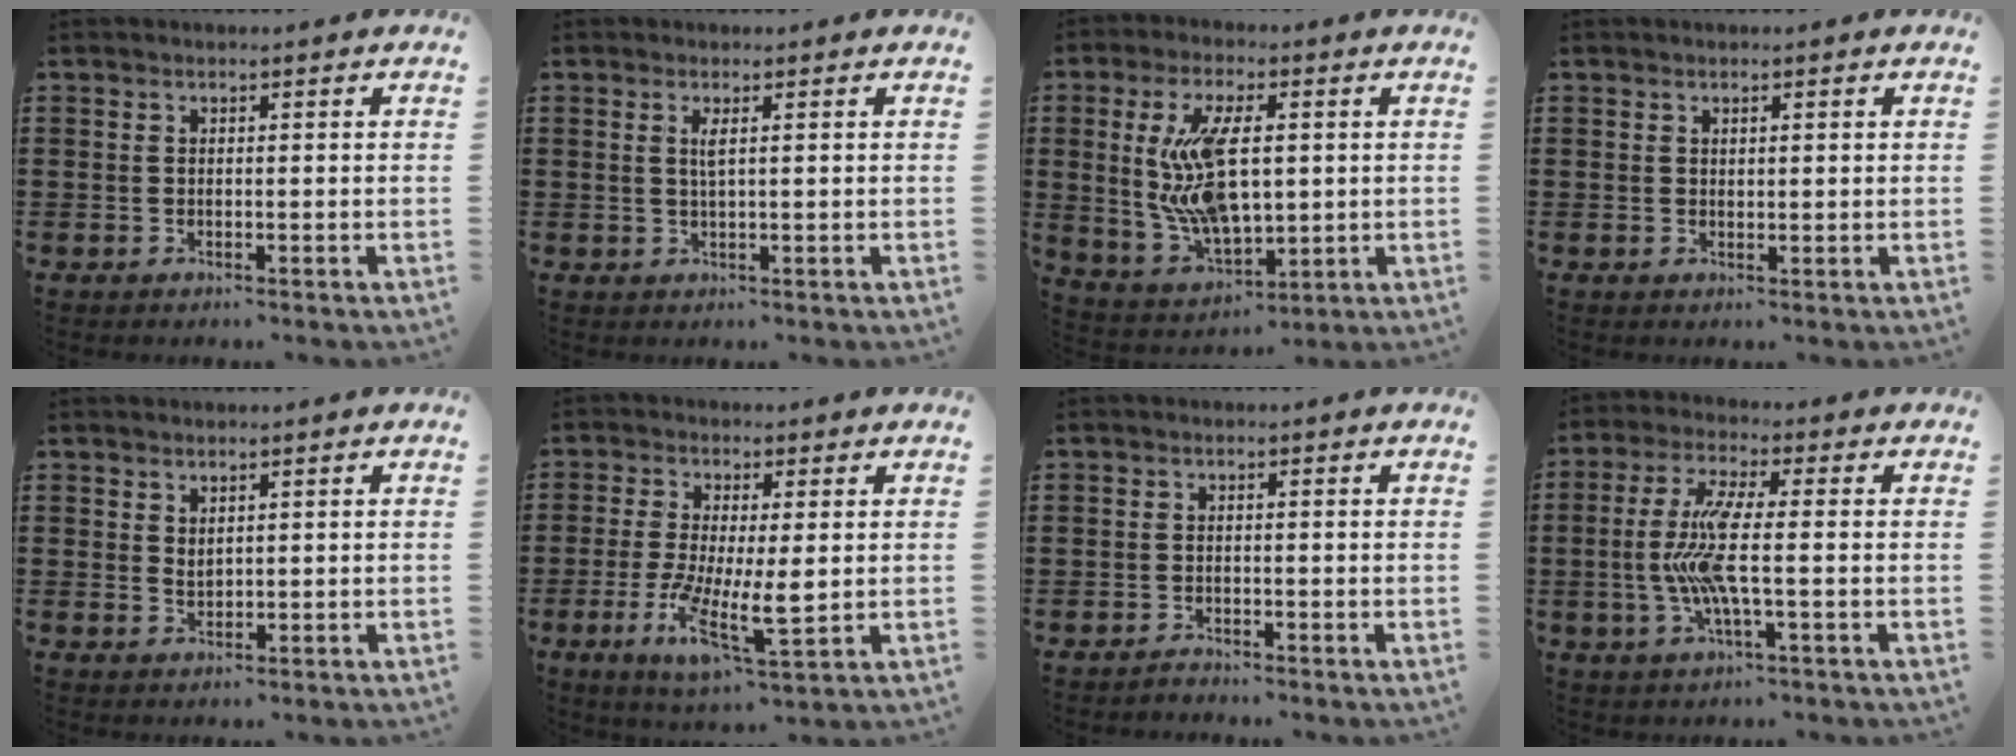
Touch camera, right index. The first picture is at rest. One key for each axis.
{"total": 1.5, "fx": 0.5, "fy": 0.1, "fz": 1.4, "tx": -0.031, "ty": 0.001, "tz": 0.008}
{"total": 12.1, "fx": 1.5, "fy": 5.9, "fz": 10.4, "tx": -0.221, "ty": -0.004, "tz": 0.023}
{"total": 0.7, "fx": 0.4, "fy": 0.3, "fz": 0.4, "tx": -0.009, "ty": 0.003, "tz": 0.008}
{"total": 1.3, "fx": 1.0, "fy": 0.6, "fz": 0.7, "tx": -0.014, "ty": 0.003, "tz": 0.018}
{"total": 8.4, "fx": -1.3, "fy": 2.6, "fz": 7.9, "tx": -0.158, "ty": -0.014, "tz": -0.018}
{"total": 0.9, "fx": -0.8, "fy": 0.3, "fz": 0.1, "tx": -0.003, "ty": 0.002, "tz": -0.019}
{"total": 8.7, "fx": -1.0, "fy": 1.5, "fz": 8.5, "tx": -0.200, "ty": -0.022, "tz": -0.032}